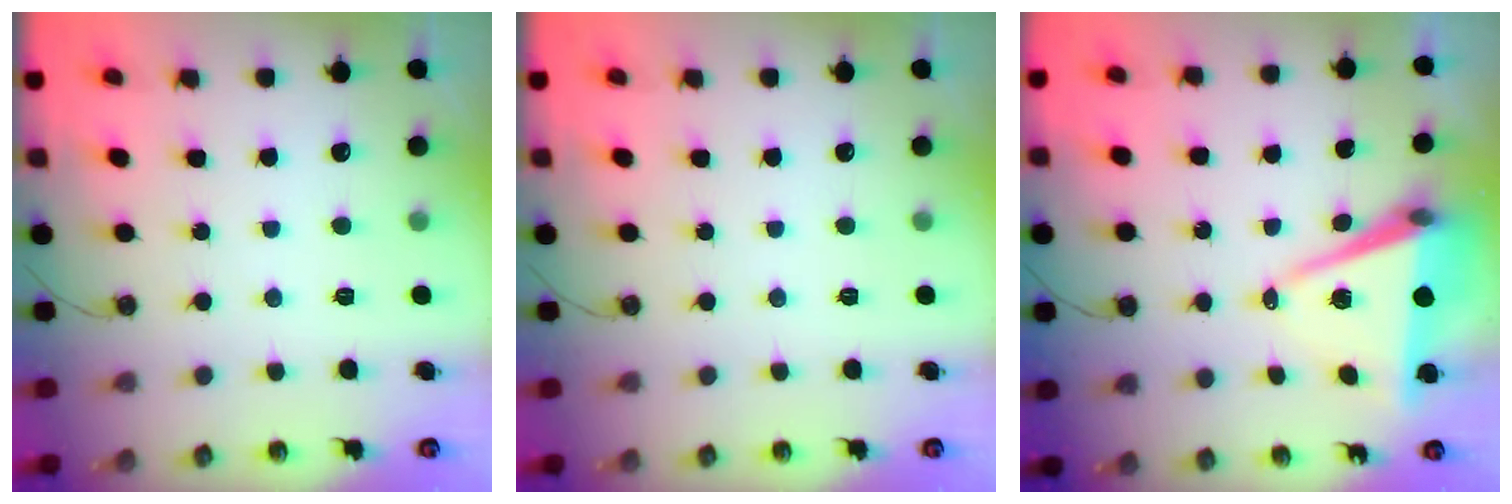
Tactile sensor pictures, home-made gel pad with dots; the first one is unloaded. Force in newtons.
{"total": 0.0}
{"total": 8.3, "press": 7.3, "slide": 4.1}